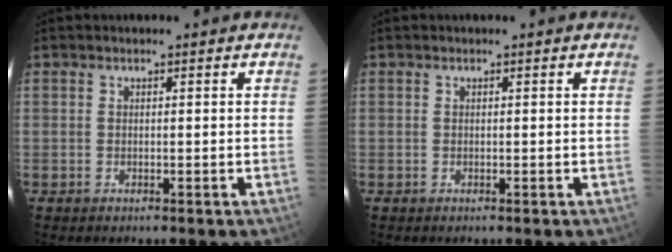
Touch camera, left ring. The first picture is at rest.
{"total": 0.0}